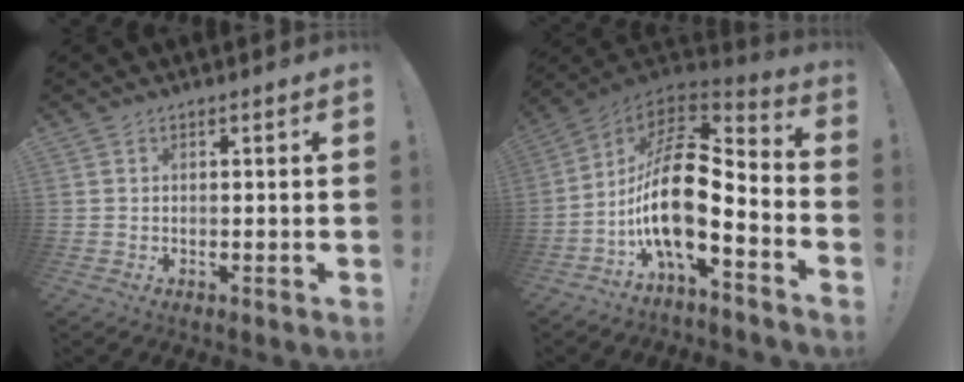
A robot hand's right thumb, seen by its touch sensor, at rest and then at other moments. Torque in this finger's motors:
{"motor_torque": [2.93, 2.07, 0.69, -0.55, 0.48]}